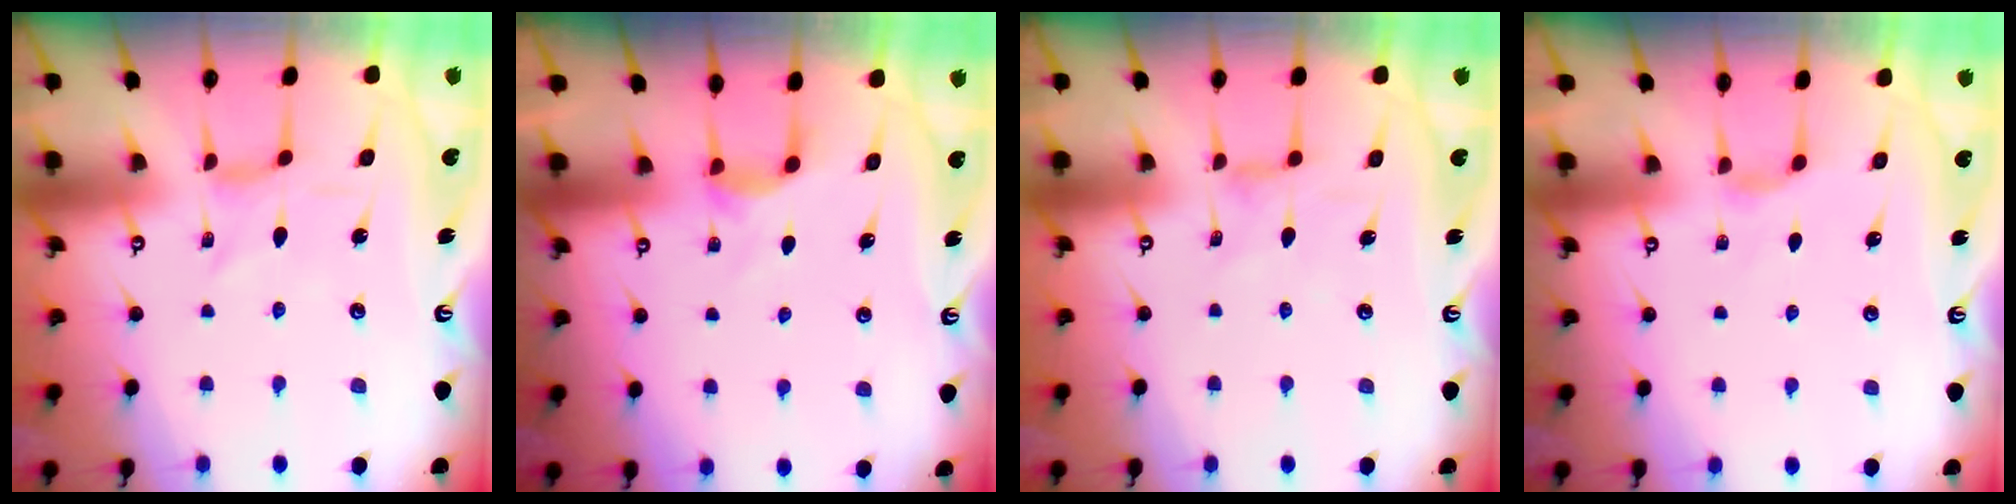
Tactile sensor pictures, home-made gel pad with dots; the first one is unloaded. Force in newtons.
{"total": 3.6, "press": 3.6, "slide": 0.4}
{"total": 1.4, "press": 1.4, "slide": 0.4}
{"total": 2.9, "press": 2.9, "slide": 0.5}